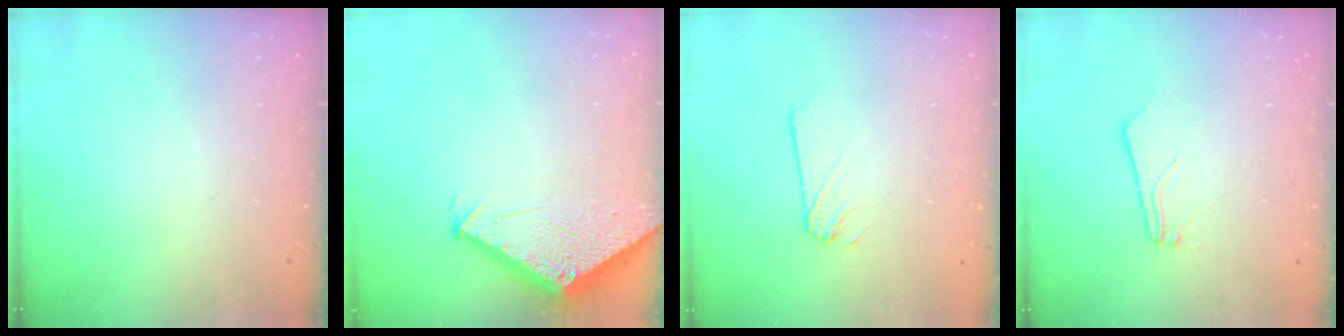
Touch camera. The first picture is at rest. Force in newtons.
{"total": 2.8, "press": 2.8, "slide": 0.2}
{"total": 2.1, "press": 2.1, "slide": 0.1}
{"total": 2.7, "press": 2.7, "slide": 0.4}